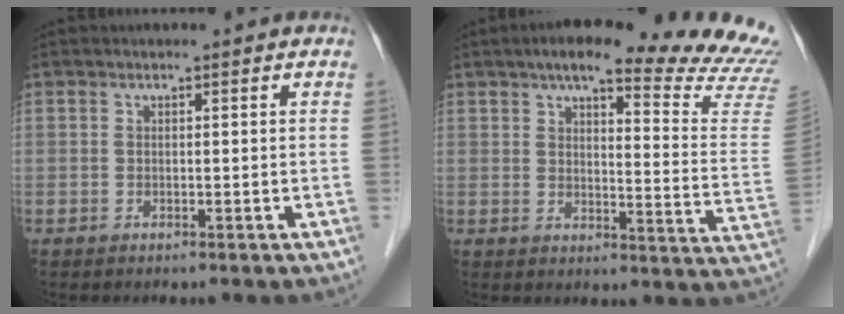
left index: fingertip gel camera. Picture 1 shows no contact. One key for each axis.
{"total": 22.6, "fx": 19.7, "fy": 2.0, "fz": 11.0, "tx": -0.132, "ty": -0.068, "tz": 0.218}